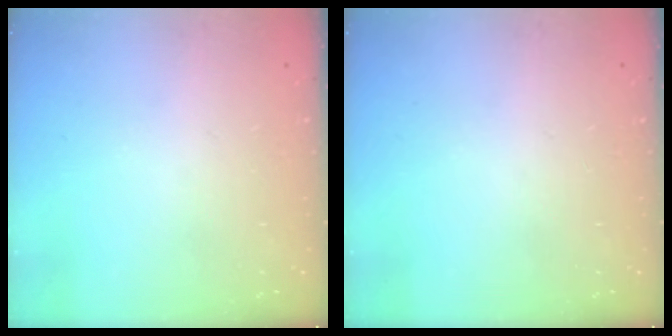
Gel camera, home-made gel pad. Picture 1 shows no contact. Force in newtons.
{"total": 0.0}